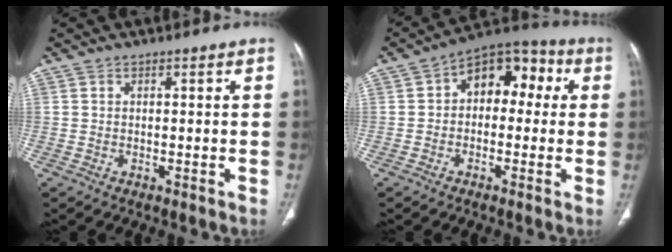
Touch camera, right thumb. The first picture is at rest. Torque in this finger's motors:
{"motor_torque": [-0.27, 1.45, 0.72, -0.45, 0.02]}